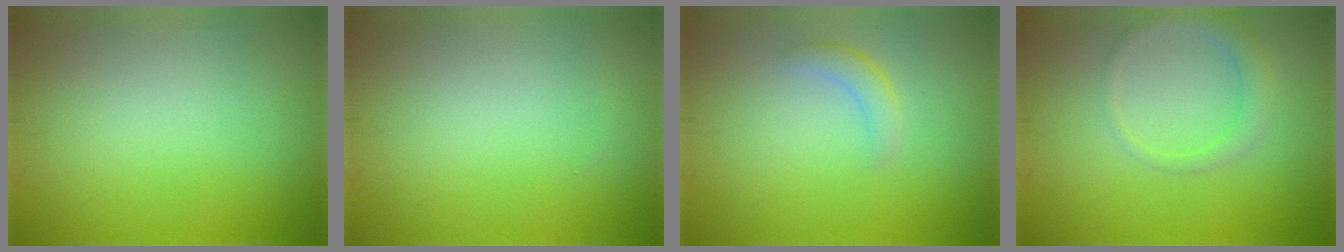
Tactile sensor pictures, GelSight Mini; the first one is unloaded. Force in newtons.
{"total": 0.0}
{"total": 1.7, "press": 1.7, "slide": 0.1}
{"total": 2.4, "press": 2.4, "slide": 0.2}